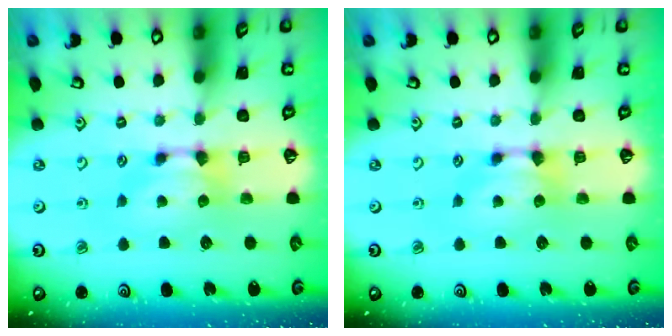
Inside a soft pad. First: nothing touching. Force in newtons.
{"total": 0.0}